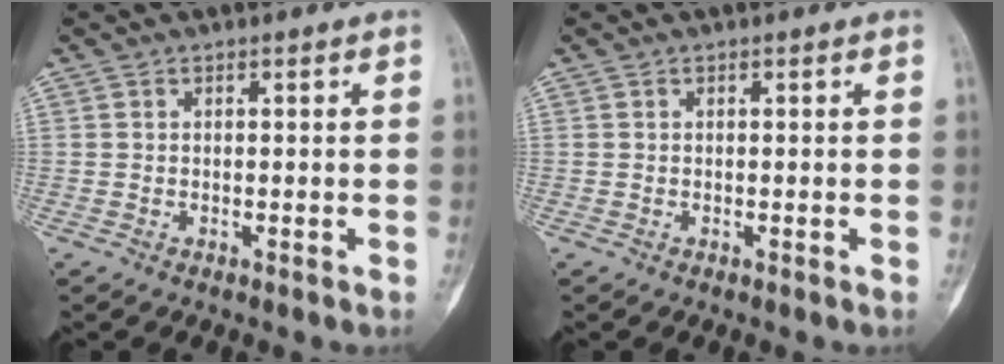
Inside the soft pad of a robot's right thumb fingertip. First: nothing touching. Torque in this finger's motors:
{"motor_torque": [0.07, 0.07, 0.12, -0.12, 0.00]}